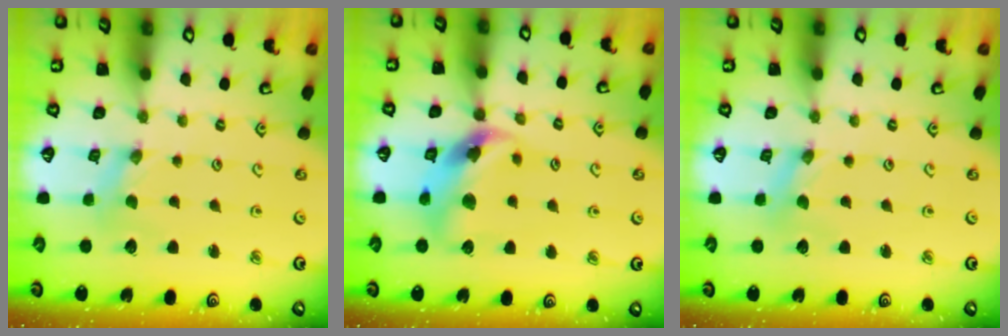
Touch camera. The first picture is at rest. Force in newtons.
{"total": 11.7, "press": 11.6, "slide": 1.5}
{"total": 0.0}